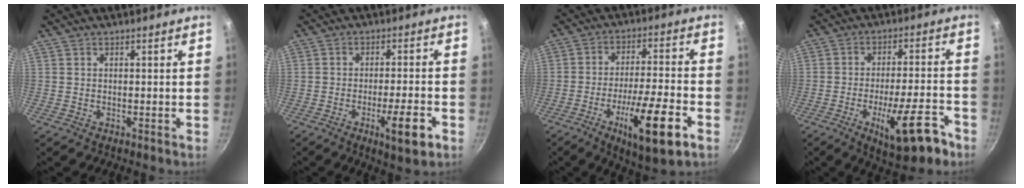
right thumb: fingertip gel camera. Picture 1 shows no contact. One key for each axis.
{"total": 8.1, "fx": -3.4, "fy": 1.5, "fz": 7.2, "tx": -0.103, "ty": 0.014, "tz": -0.048}
{"total": 16.0, "fx": -7.0, "fy": 3.5, "fz": 13.9, "tx": -0.228, "ty": 0.024, "tz": -0.112}
{"total": 14.3, "fx": -7.1, "fy": 4.4, "fz": 11.6, "tx": -0.158, "ty": 0.035, "tz": -0.098}